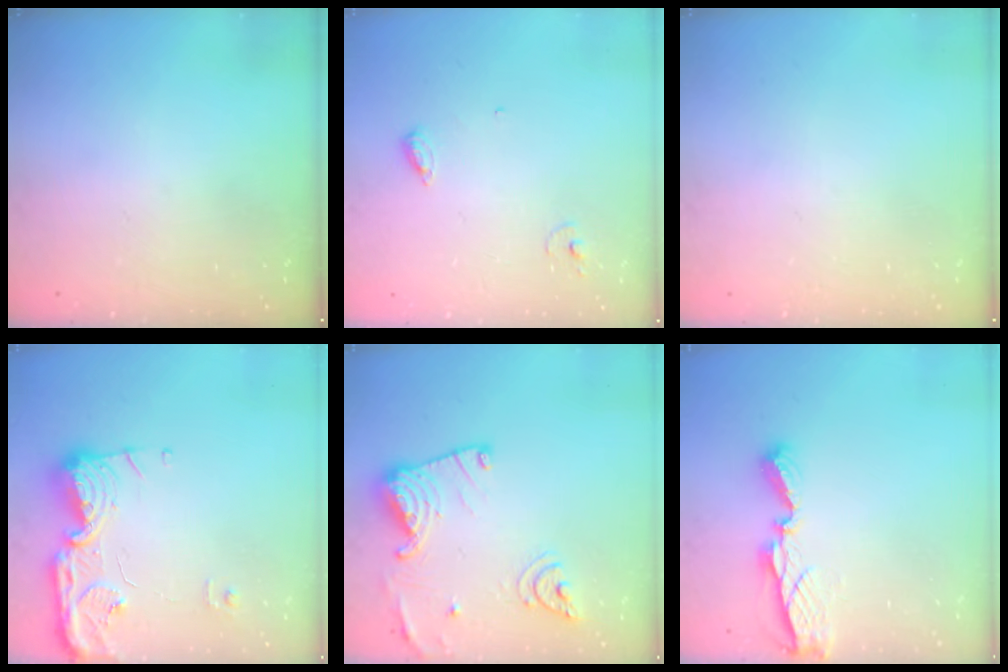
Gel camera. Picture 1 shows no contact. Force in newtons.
{"total": 6.4, "press": 6.4, "slide": 0.5}
{"total": 0.0}
{"total": 15.0, "press": 14.9, "slide": 0.8}
{"total": 17.0, "press": 16.9, "slide": 1.7}
{"total": 6.7, "press": 6.7, "slide": 0.2}